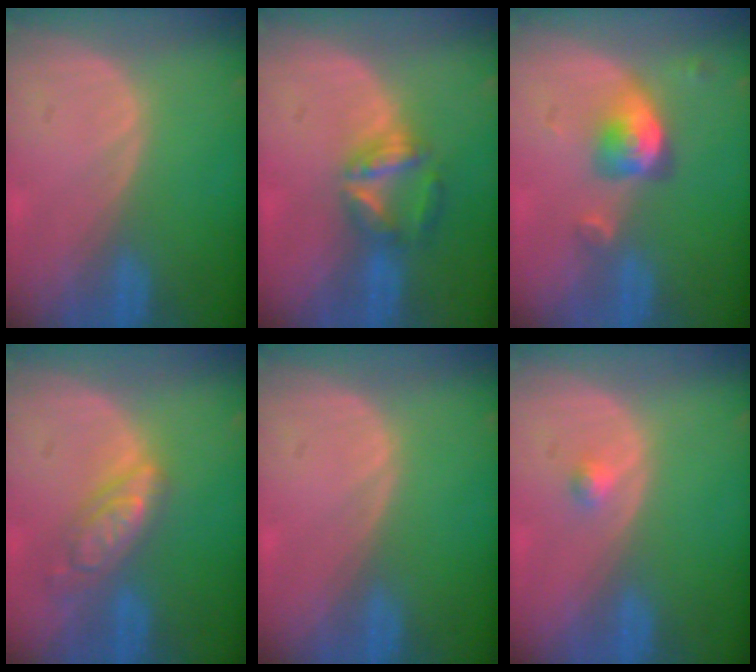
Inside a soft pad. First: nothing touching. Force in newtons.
{"total": 5.7, "press": 5.4, "slide": 1.9}
{"total": 5.1, "press": 4.7, "slide": 2.0}
{"total": 6.2, "press": 5.5, "slide": 2.9}
{"total": 0.0}
{"total": 1.3, "press": 1.1, "slide": 0.7}